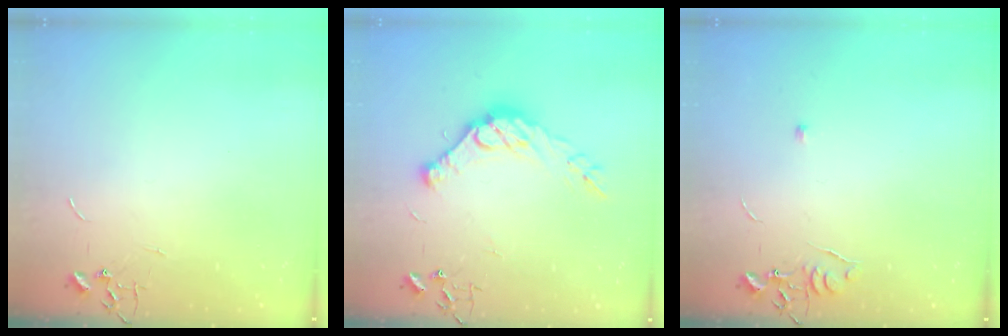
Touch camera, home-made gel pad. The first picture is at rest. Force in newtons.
{"total": 13.7, "press": 13.6, "slide": 1.2}
{"total": 5.0, "press": 4.9, "slide": 0.6}